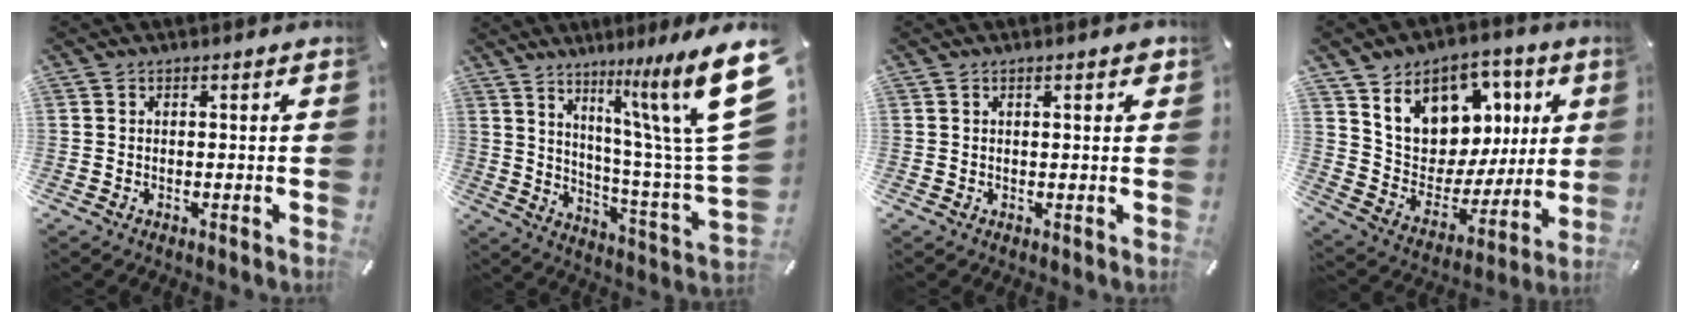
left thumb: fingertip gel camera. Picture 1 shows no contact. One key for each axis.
{"total": 23.0, "fx": 11.8, "fy": 4.3, "fz": 19.3, "tx": -0.272, "ty": -0.095, "tz": 0.185}
{"total": 2.0, "fx": 0.9, "fy": 0.4, "fz": 1.8, "tx": -0.029, "ty": 0.000, "tz": 0.011}
{"total": 14.2, "fx": 7.4, "fy": 11.0, "fz": 5.0, "tx": -0.081, "ty": -0.062, "tz": 0.136}